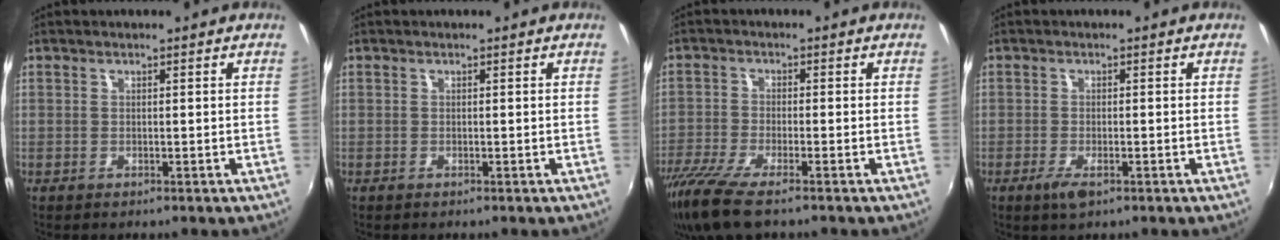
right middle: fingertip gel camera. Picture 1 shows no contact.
{"total": 0.0}
{"total": 9.7, "force": [-7.1, 1.6, 6.4], "torque": [-0.154, -0.041, -0.135]}
{"total": 3.2, "force": [-1.8, 1.0, 2.4], "torque": [-0.052, -0.007, -0.032]}